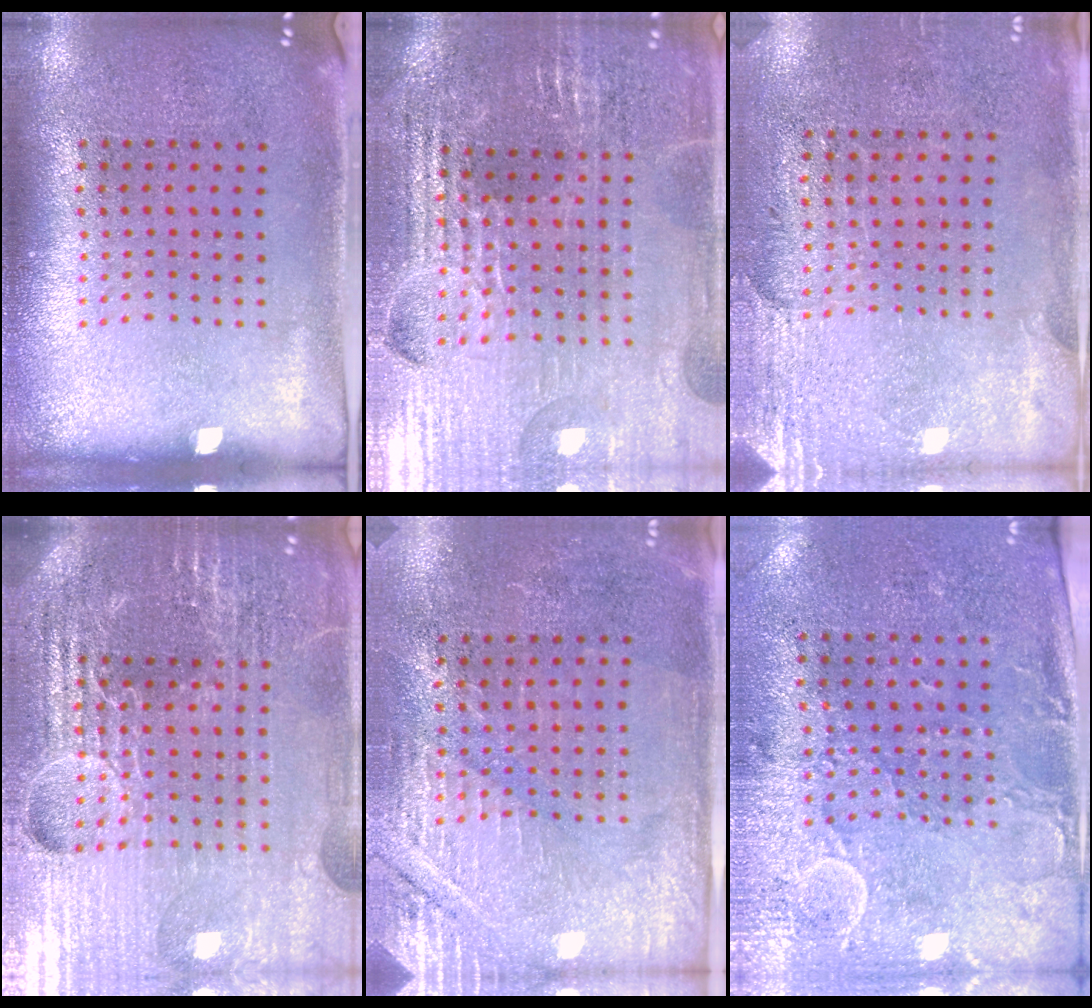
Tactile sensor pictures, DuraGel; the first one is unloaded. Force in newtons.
{"total": 3.7, "press": 3.6, "slide": 0.7}
{"total": 2.7, "press": 2.3, "slide": 1.4}
{"total": 6.2, "press": 5.5, "slide": 2.9}
{"total": 2.9, "press": 2.8, "slide": 0.7}
{"total": 2.9, "press": 2.4, "slide": 1.7}